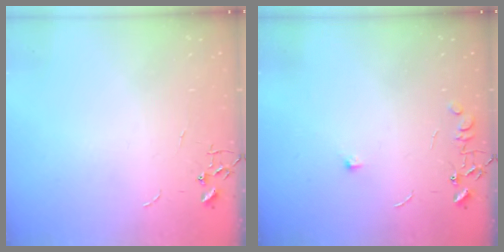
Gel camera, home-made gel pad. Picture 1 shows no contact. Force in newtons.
{"total": 7.6, "press": 7.6, "slide": 0.7}